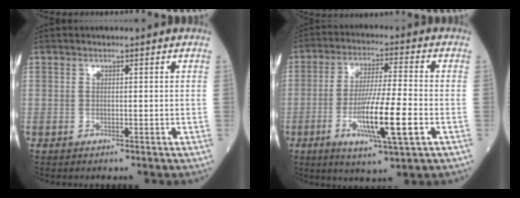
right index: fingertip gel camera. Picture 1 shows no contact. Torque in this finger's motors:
{"motor_torque": [1.74, -0.40, 0.87, 0.21]}